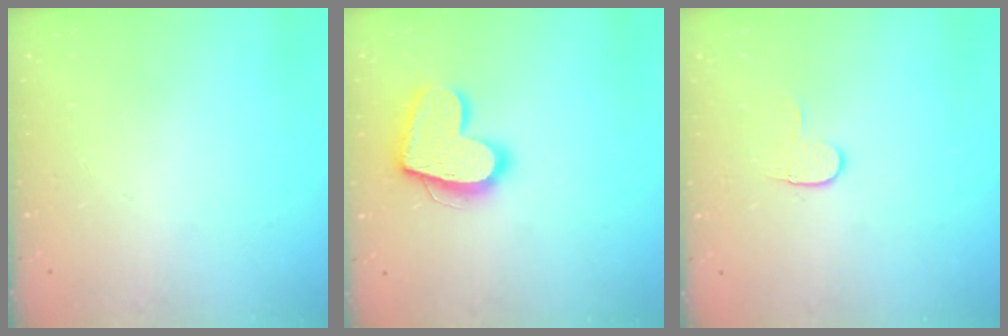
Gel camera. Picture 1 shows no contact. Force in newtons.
{"total": 15.8, "press": 15.7, "slide": 1.4}
{"total": 3.8, "press": 3.8, "slide": 0.4}